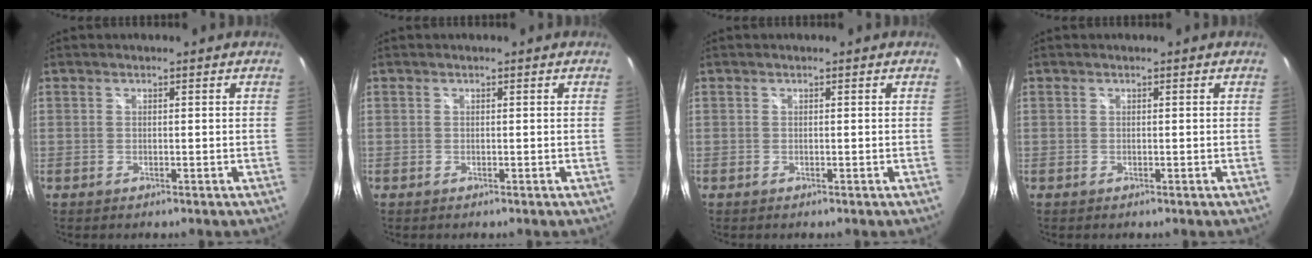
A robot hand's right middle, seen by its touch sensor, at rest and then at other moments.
{"total": 0.0}
{"total": 0.0}
{"total": 0.0}